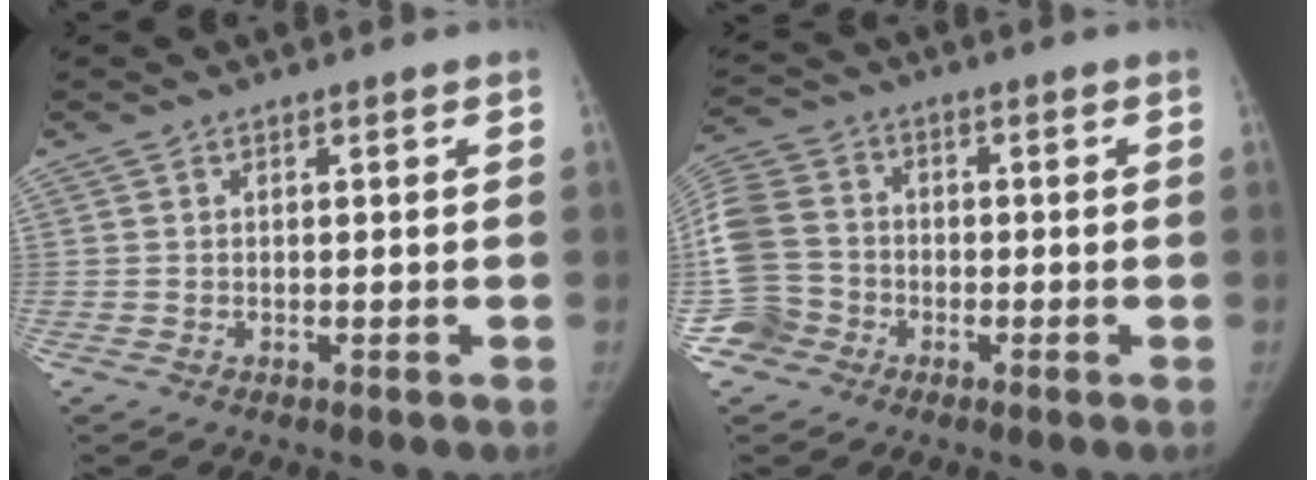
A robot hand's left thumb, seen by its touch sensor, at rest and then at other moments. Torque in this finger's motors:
{"motor_torque": [0.92, 1.12, -0.06, 0.19, 0.08]}